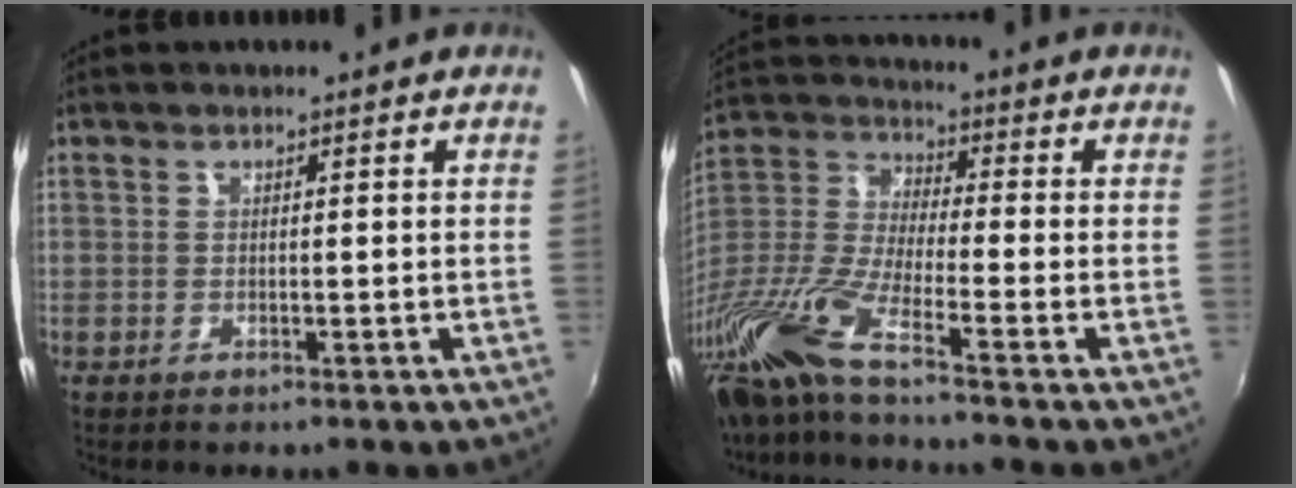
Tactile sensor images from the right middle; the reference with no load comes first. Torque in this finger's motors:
{"motor_torque": [1.18, -0.96, 0.77, 0.21]}